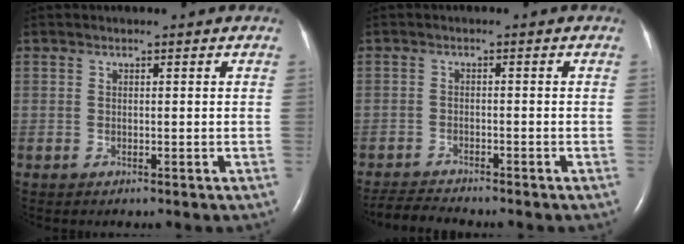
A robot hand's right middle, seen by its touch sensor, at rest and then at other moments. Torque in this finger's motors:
{"motor_torque": [0.10, -0.10, -0.01, 0.00]}